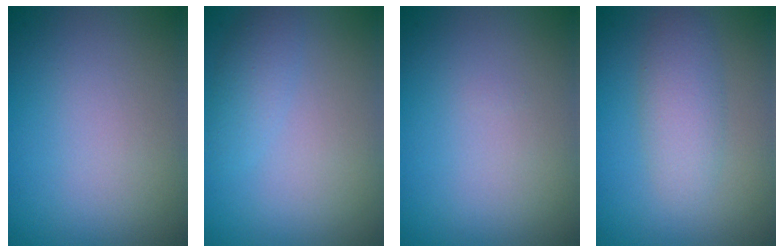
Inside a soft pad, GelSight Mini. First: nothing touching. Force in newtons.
{"total": 1.7, "press": 1.7, "slide": 0.1}
{"total": 0.0}
{"total": 2.7, "press": 2.7, "slide": 0.1}